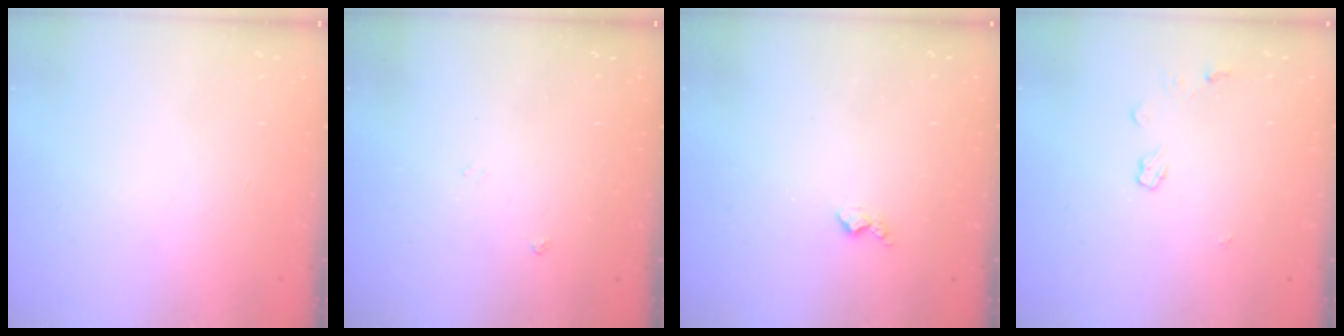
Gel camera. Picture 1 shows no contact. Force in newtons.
{"total": 3.4, "press": 3.3, "slide": 0.5}
{"total": 2.9, "press": 2.9, "slide": 0.5}
{"total": 4.2, "press": 4.1, "slide": 0.5}